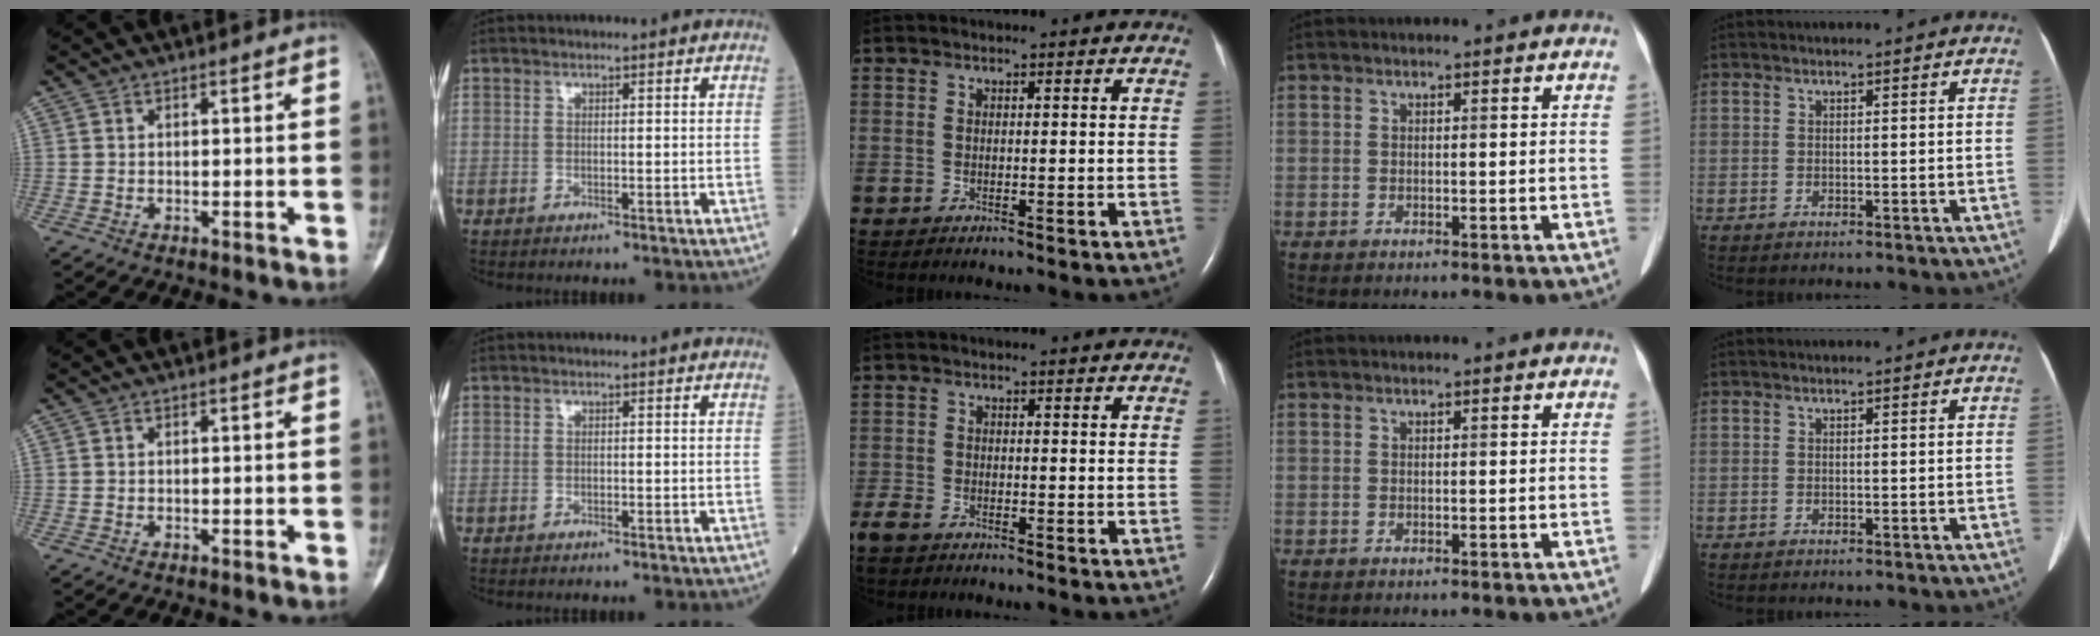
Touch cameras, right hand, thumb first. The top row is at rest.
{"middle": {"total": 4.4, "force": [-3.6, 1.6, 2.0], "torque": [-0.046, -0.009, -0.066]}}